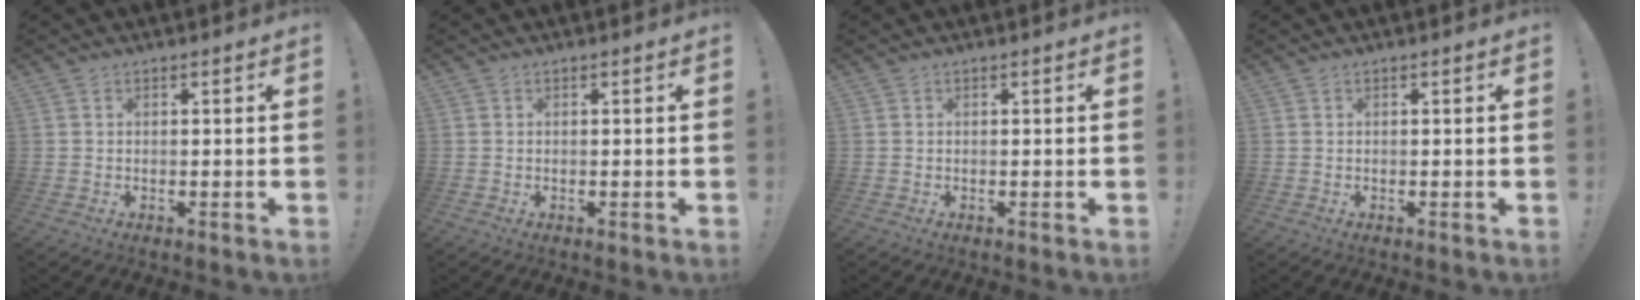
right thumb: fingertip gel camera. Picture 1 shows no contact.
{"total": 0.0}
{"total": 0.0}
{"total": 0.0}